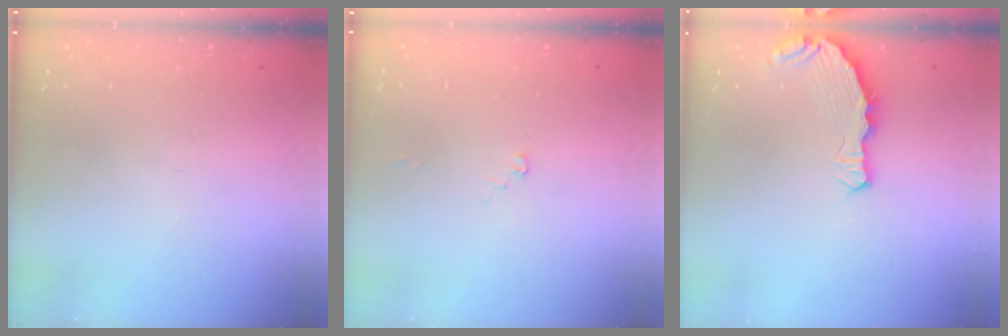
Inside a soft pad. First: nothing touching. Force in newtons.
{"total": 2.0, "press": 2.0, "slide": 0.2}
{"total": 7.3, "press": 5.5, "slide": 4.7}